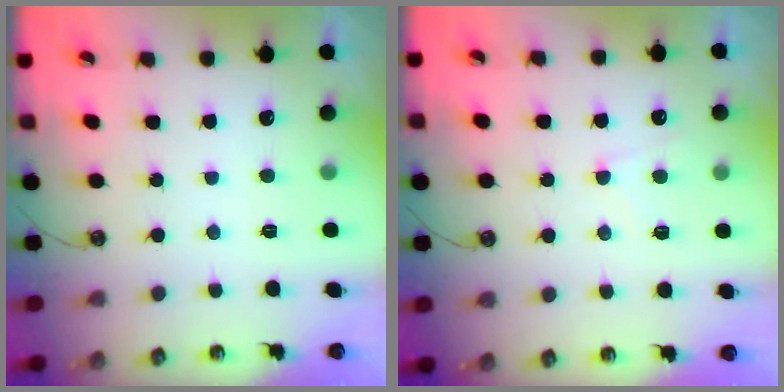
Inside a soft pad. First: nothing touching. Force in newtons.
{"total": 4.9, "press": 4.9, "slide": 0.6}